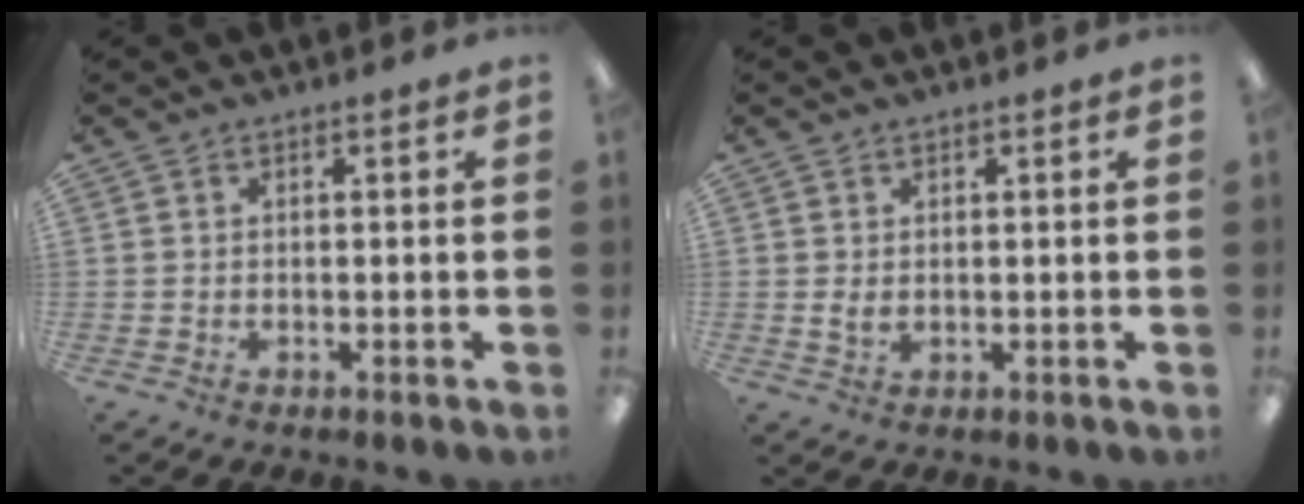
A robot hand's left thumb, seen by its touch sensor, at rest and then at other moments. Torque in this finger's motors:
{"motor_torque": [-0.14, 0.14, 0.00, -0.07, 0.15]}